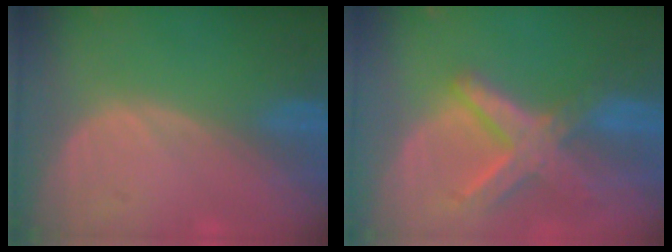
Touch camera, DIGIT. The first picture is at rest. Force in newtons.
{"total": 8.3, "press": 7.1, "slide": 4.3}